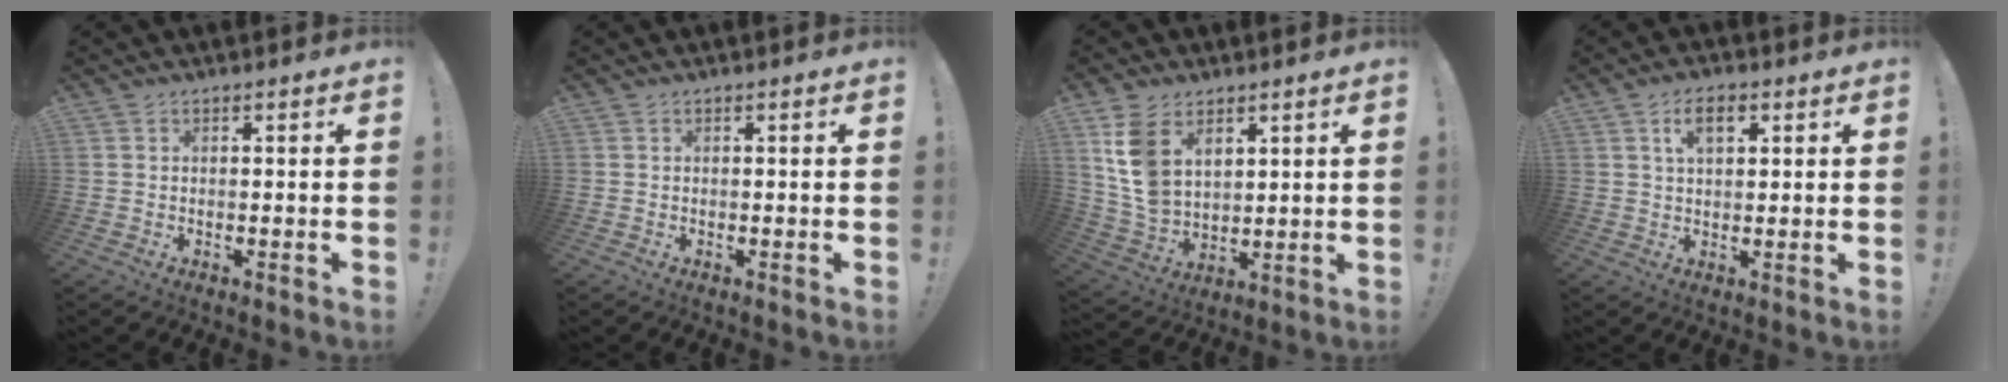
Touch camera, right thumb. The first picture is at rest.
{"total": 0.0}
{"total": 11.7, "force": [5.6, 7.8, 6.7], "torque": [-0.133, -0.026, 0.111]}
{"total": 6.2, "force": [2.5, 3.3, 4.6], "torque": [-0.078, 0.003, 0.043]}